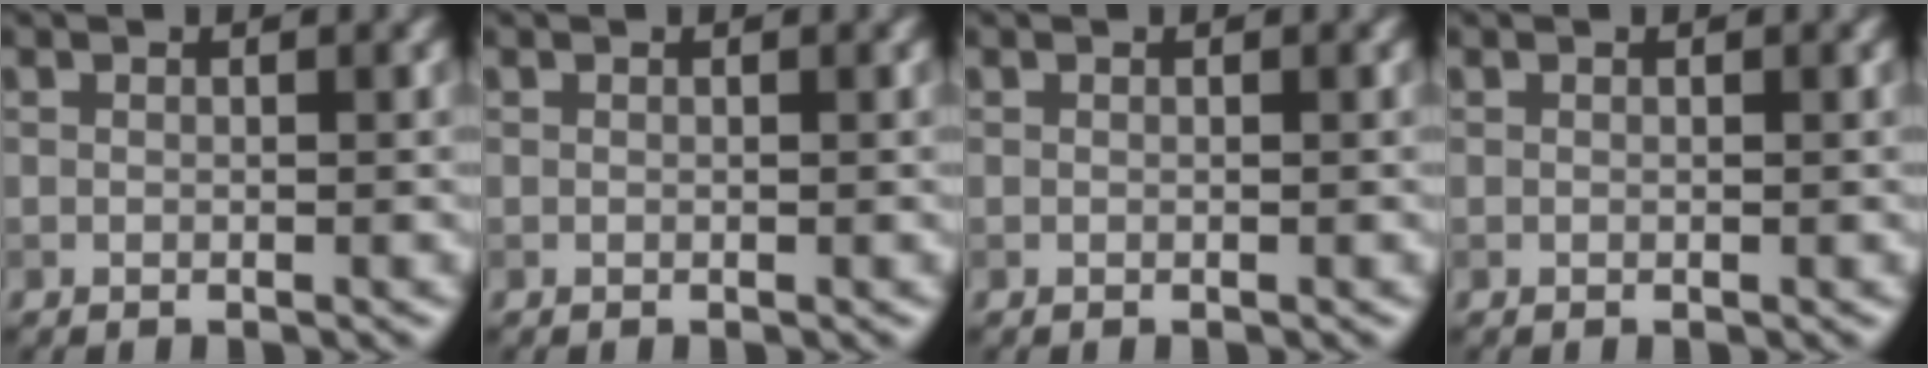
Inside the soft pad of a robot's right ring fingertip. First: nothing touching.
{"total": 0.0}
{"total": 0.0}
{"total": 0.0}